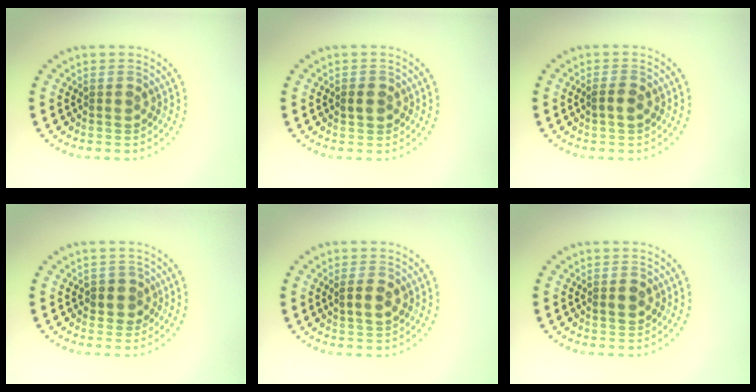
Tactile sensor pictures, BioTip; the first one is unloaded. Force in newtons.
{"total": 1.2, "press": 1.2, "slide": 0.2}
{"total": 1.3, "press": 1.2, "slide": 0.4}
{"total": 1.5, "press": 1.3, "slide": 0.8}
{"total": 2.0, "press": 1.9, "slide": 0.5}
{"total": 1.3, "press": 1.3, "slide": 0.2}